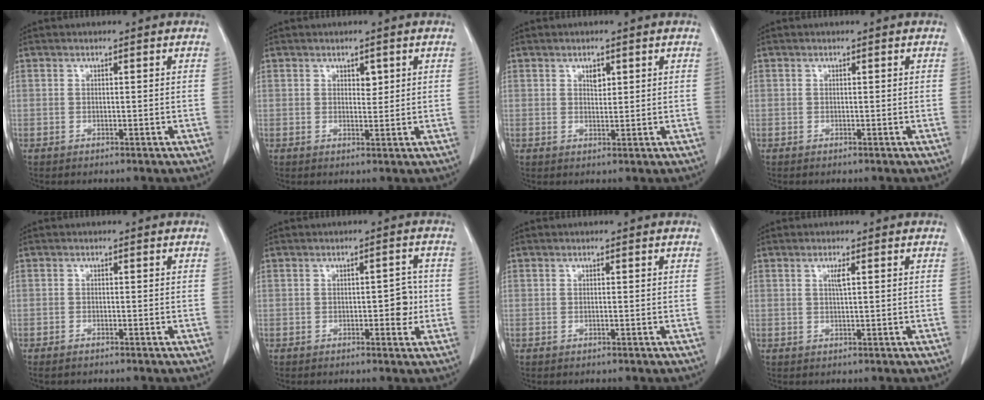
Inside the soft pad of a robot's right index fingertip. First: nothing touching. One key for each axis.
{"total": 1.7, "fx": 0.8, "fy": 1.0, "fz": 1.1, "tx": -0.012, "ty": -0.003, "tz": 0.013}
{"total": 1.7, "fx": 0.9, "fy": 0.9, "fz": 1.1, "tx": -0.015, "ty": -0.003, "tz": 0.015}
{"total": 0.0}
{"total": 1.1, "fx": -0.9, "fy": 0.2, "fz": 0.5, "tx": -0.012, "ty": -0.002, "tz": -0.014}
{"total": 3.5, "fx": -0.5, "fy": 1.6, "fz": 3.0, "tx": -0.033, "ty": 0.004, "tz": -0.005}
{"total": 0.0}
{"total": 1.4, "fx": 0.5, "fy": 0.0, "fz": 1.3, "tx": -0.027, "ty": 0.000, "tz": 0.009}